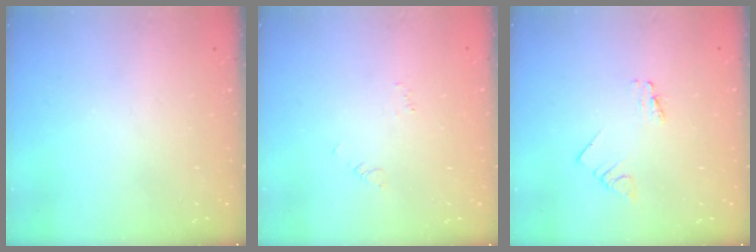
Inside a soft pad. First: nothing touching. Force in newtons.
{"total": 1.7, "press": 1.6, "slide": 0.3}
{"total": 1.1, "press": 1.0, "slide": 0.1}